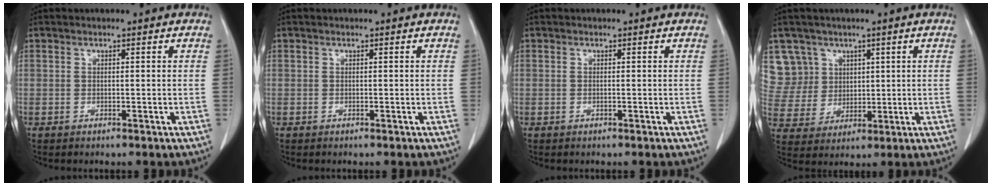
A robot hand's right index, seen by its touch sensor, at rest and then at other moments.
{"total": 0.0}
{"total": 0.0}
{"total": 8.3, "force": [4.2, 7.2, -0.2], "torque": [0.003, 0.022, 0.096]}